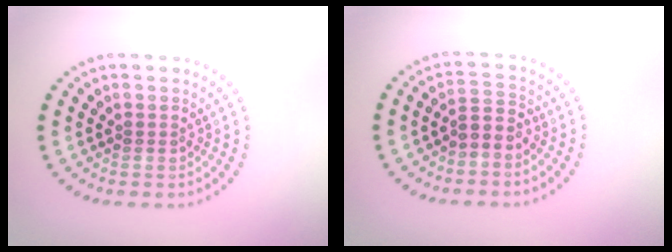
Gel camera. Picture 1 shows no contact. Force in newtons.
{"total": 2.0, "press": 1.4, "slide": 1.4}